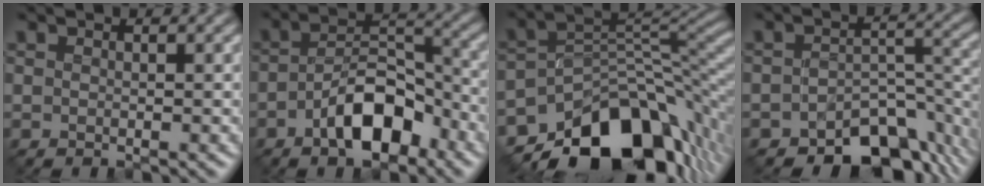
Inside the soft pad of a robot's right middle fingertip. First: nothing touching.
{"total": 6.6, "force": [-3.4, 3.1, 4.8], "torque": [-0.076, 0.007, -0.062]}
{"total": 13.7, "force": [-8.6, 7.3, 7.7], "torque": [-0.125, 0.003, -0.148]}
{"total": 8.2, "force": [-5.8, 3.9, 4.2], "torque": [-0.040, -0.013, -0.091]}